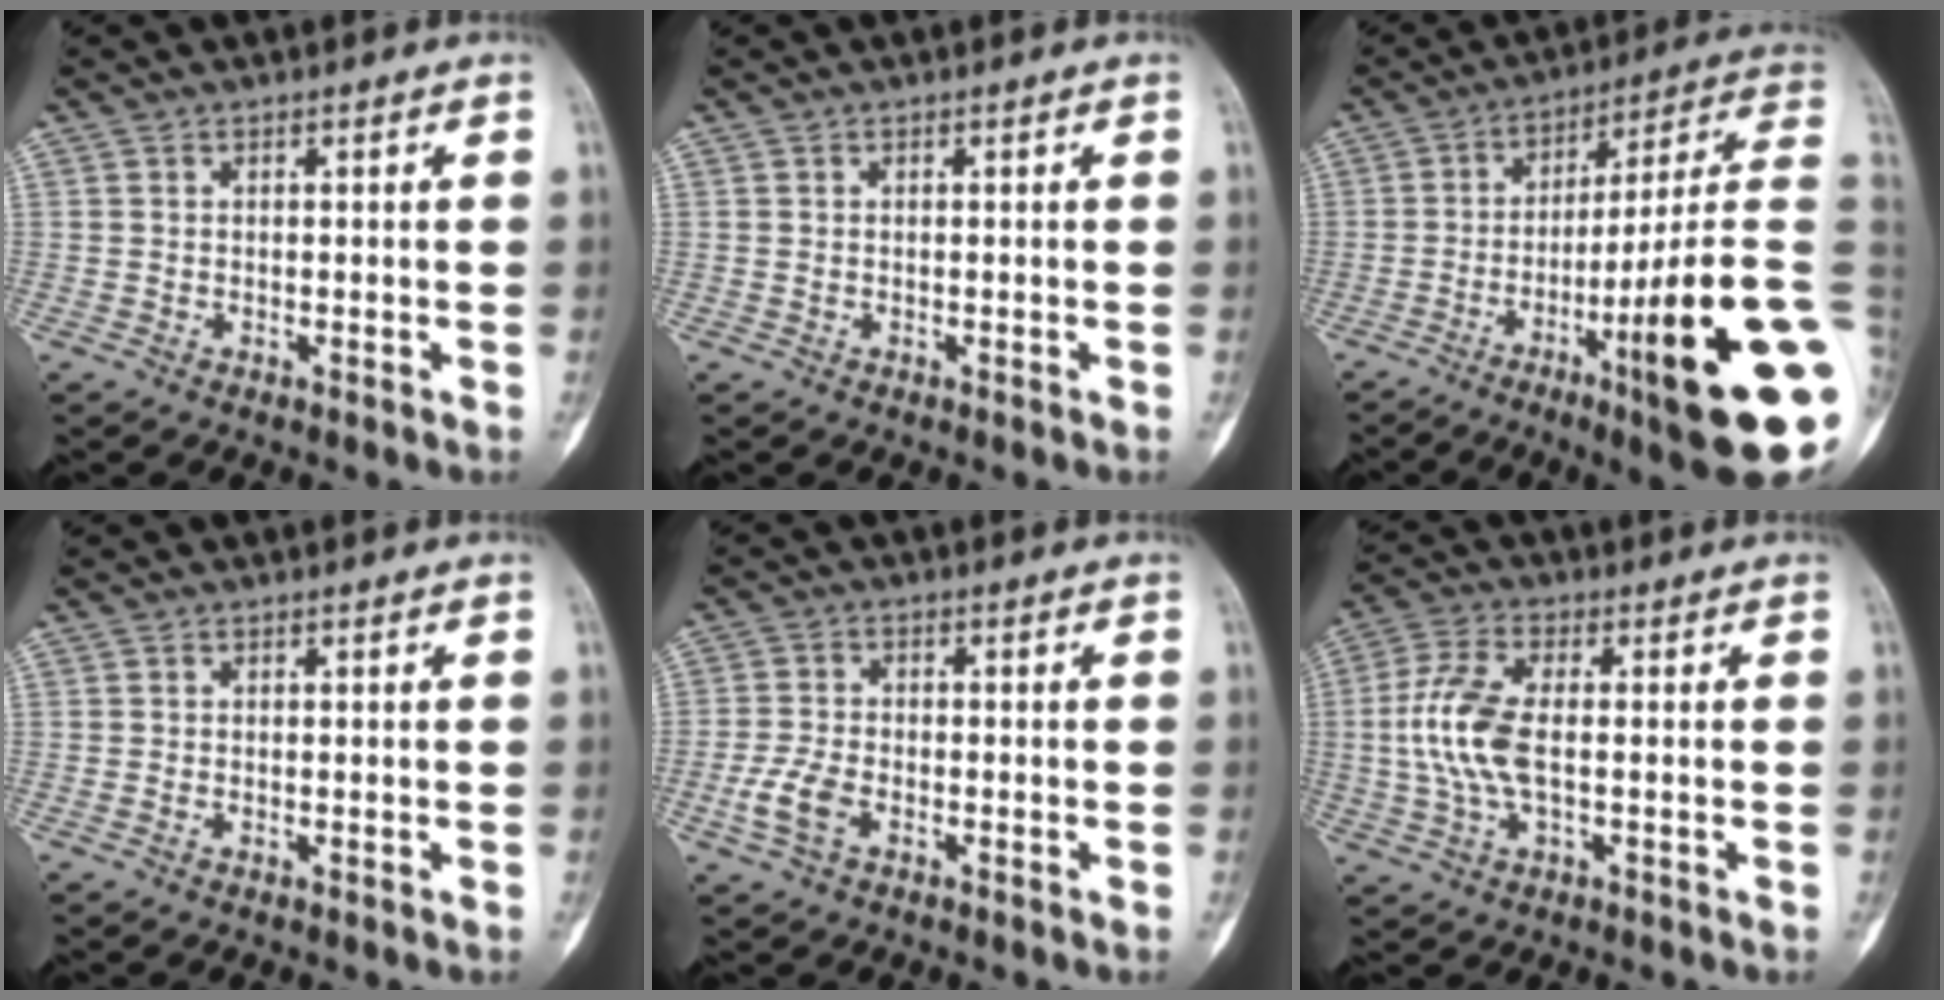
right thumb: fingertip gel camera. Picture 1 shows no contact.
{"total": 0.0}
{"total": 25.1, "force": [-7.0, 2.1, 24.0], "torque": [-0.301, 0.017, -0.107]}
{"total": 0.0}
{"total": 5.4, "force": [-2.2, 3.1, 3.9], "torque": [-0.091, 0.009, -0.045]}
{"total": 10.0, "force": [-0.3, 4.6, 8.9], "torque": [-0.203, 0.013, -0.007]}